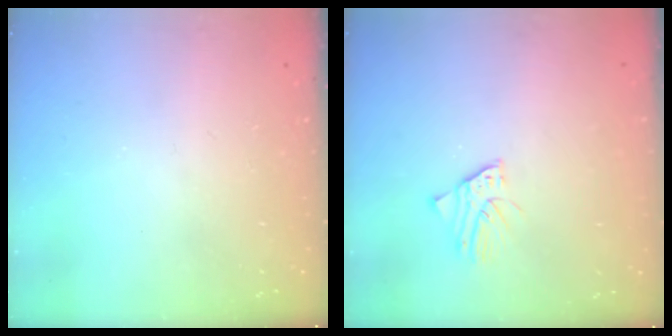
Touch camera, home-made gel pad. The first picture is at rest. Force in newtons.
{"total": 1.6, "press": 1.6, "slide": 0.3}